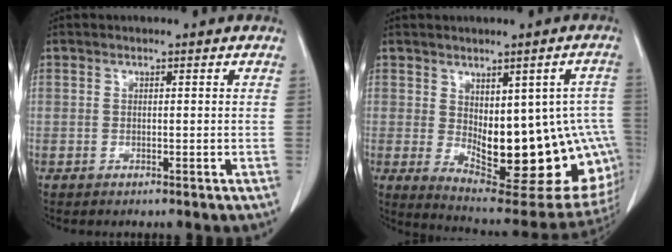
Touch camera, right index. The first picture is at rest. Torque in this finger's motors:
{"motor_torque": [1.46, -0.68, 0.71, 0.08]}